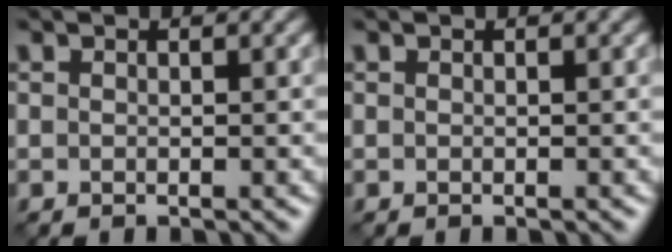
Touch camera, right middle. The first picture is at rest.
{"total": 0.0}